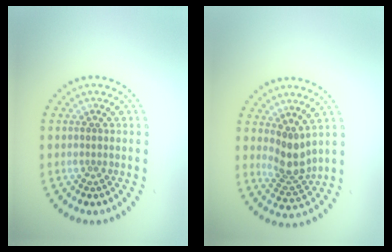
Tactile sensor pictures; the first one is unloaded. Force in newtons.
{"total": 2.9, "press": 2.2, "slide": 1.8}